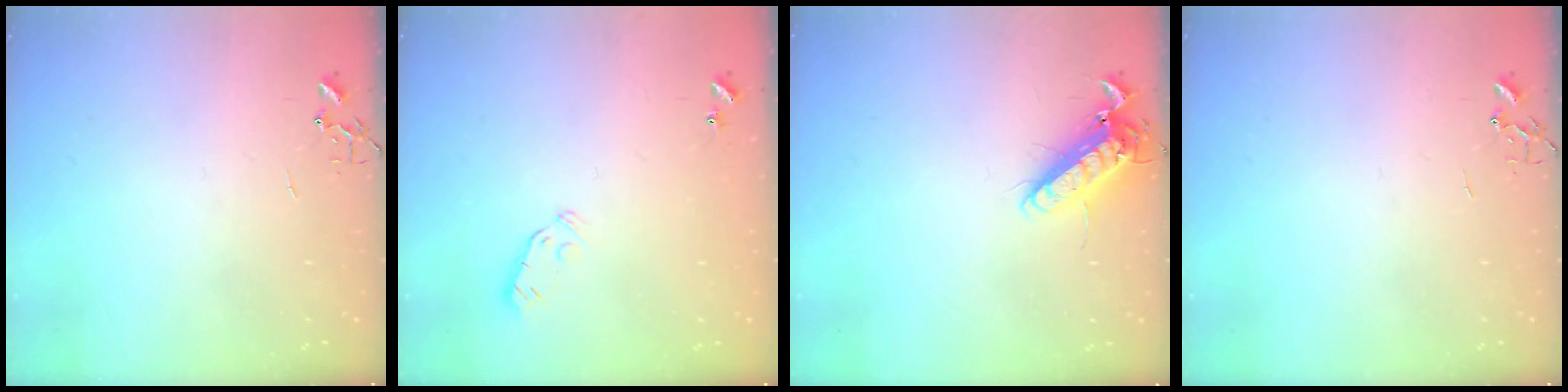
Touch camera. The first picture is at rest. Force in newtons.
{"total": 3.6, "press": 3.4, "slide": 0.9}
{"total": 12.5, "press": 12.3, "slide": 2.1}
{"total": 0.0}